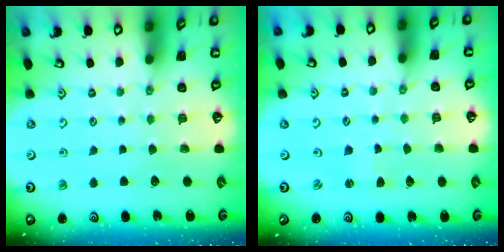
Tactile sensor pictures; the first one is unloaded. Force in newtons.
{"total": 0.9, "press": 0.8, "slide": 0.2}